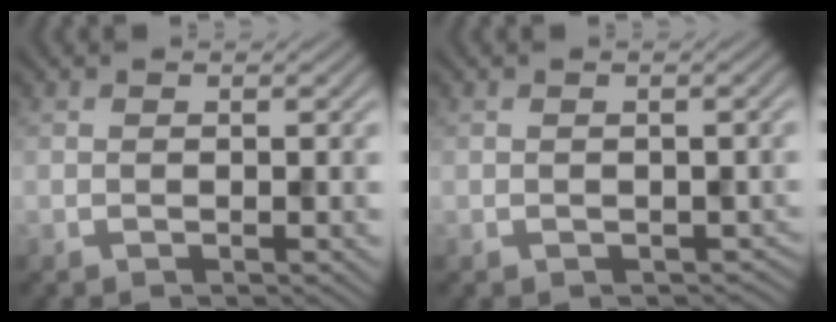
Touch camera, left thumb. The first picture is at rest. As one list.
[{"total": 1.5, "force": [-0.5, 1.2, 0.7], "torque": [-0.017, -0.013, -0.006]}]